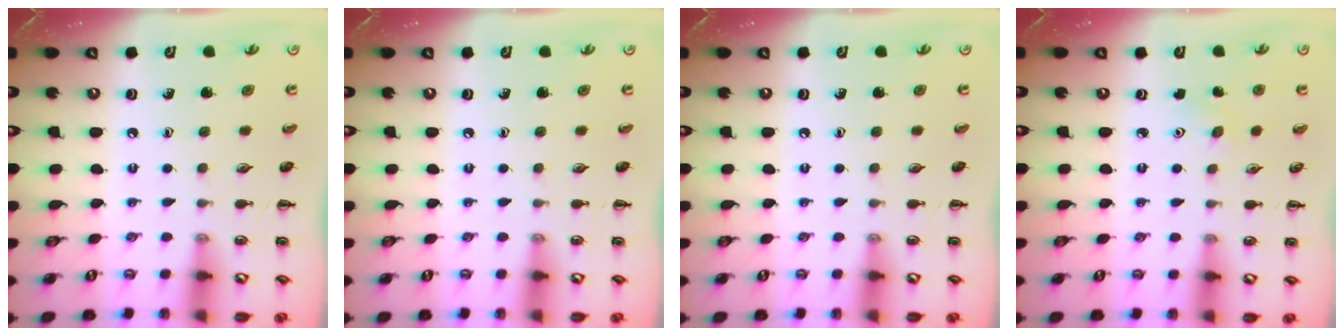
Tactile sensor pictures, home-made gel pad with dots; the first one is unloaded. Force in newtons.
{"total": 0.0}
{"total": 0.0}
{"total": 3.2, "press": 3.1, "slide": 0.8}